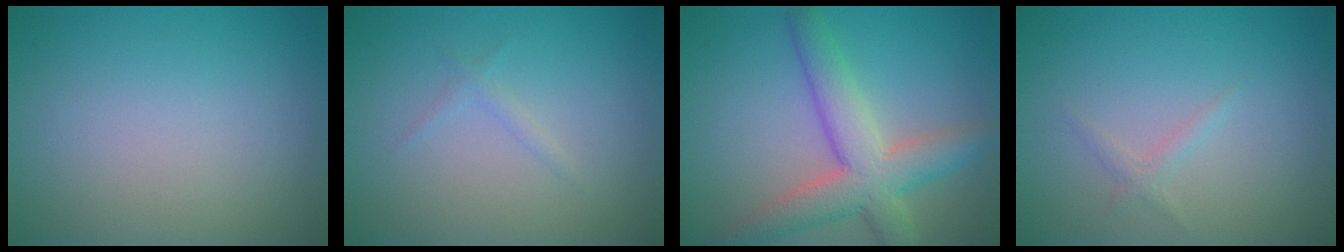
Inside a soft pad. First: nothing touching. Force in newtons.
{"total": 0.8, "press": 0.8, "slide": 0.1}
{"total": 6.1, "press": 6.1, "slide": 0.5}
{"total": 0.9, "press": 0.9, "slide": 0.1}